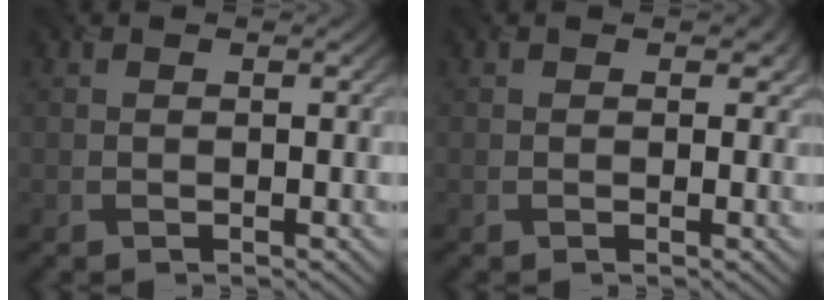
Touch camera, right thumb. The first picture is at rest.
{"total": 0.7, "force": [0.3, 0.6, 0.2], "torque": [-0.005, -0.006, 0.000]}